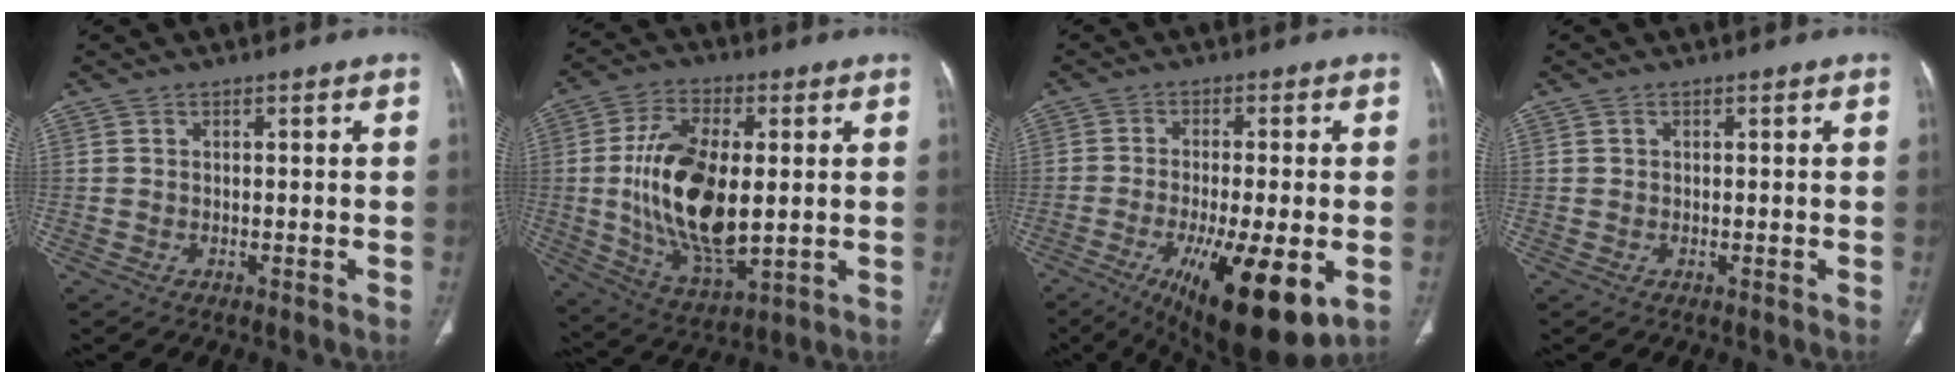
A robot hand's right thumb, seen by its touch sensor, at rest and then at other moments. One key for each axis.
{"total": 18.0, "fx": 0.1, "fy": 8.4, "fz": 15.9, "tx": -0.300, "ty": -0.017, "tz": 0.010}
{"total": 18.1, "fx": -6.5, "fy": 5.3, "fz": 16.1, "tx": -0.234, "ty": -0.021, "tz": -0.086}
{"total": 0.0}